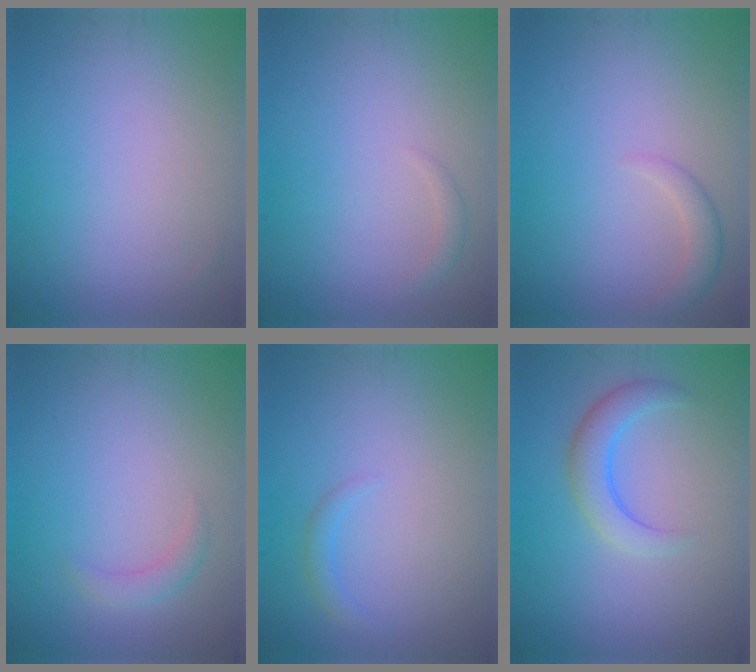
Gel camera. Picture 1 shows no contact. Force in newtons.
{"total": 0.8, "press": 0.8, "slide": 0.1}
{"total": 1.7, "press": 1.7, "slide": 0.1}
{"total": 1.4, "press": 1.4, "slide": 0.0}
{"total": 1.0, "press": 1.0, "slide": 0.1}
{"total": 3.0, "press": 2.9, "slide": 0.2}